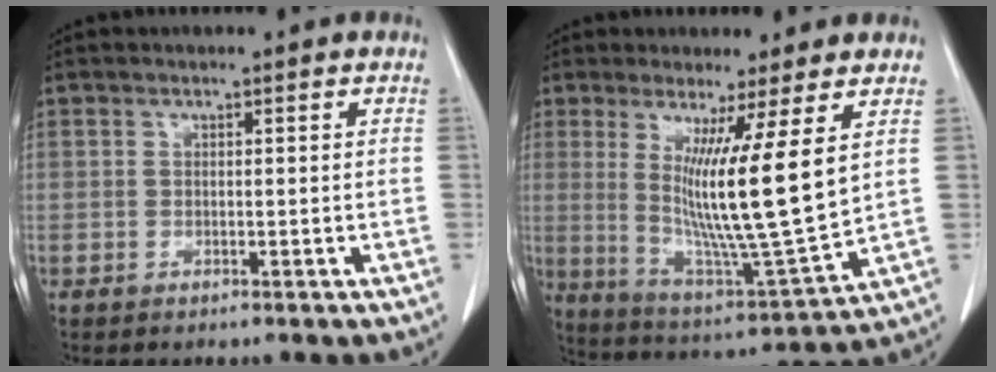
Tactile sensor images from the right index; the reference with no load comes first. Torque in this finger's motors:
{"motor_torque": [1.30, 0.84, 0.44, 0.13]}